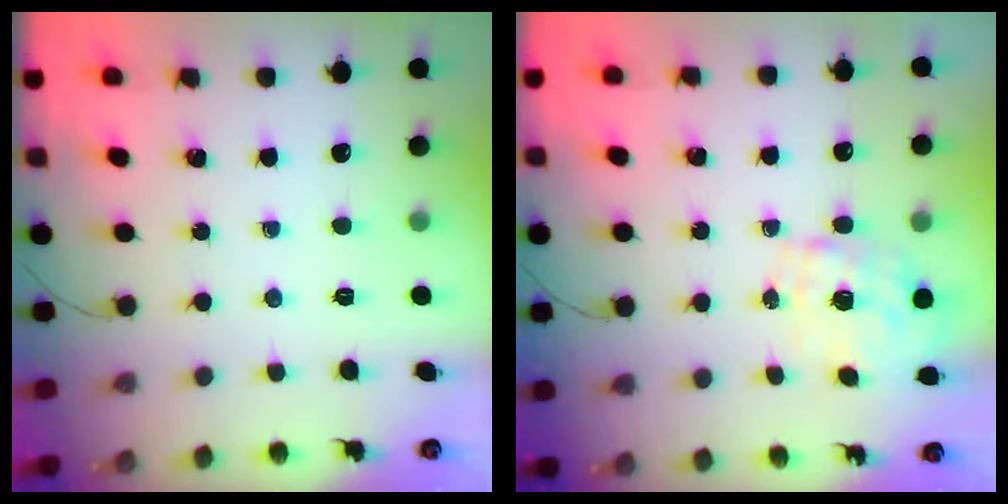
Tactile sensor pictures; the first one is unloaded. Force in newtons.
{"total": 1.6, "press": 1.4, "slide": 0.8}